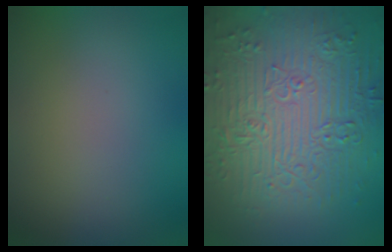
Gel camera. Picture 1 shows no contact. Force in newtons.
{"total": 9.8, "press": 6.9, "slide": 7.0}